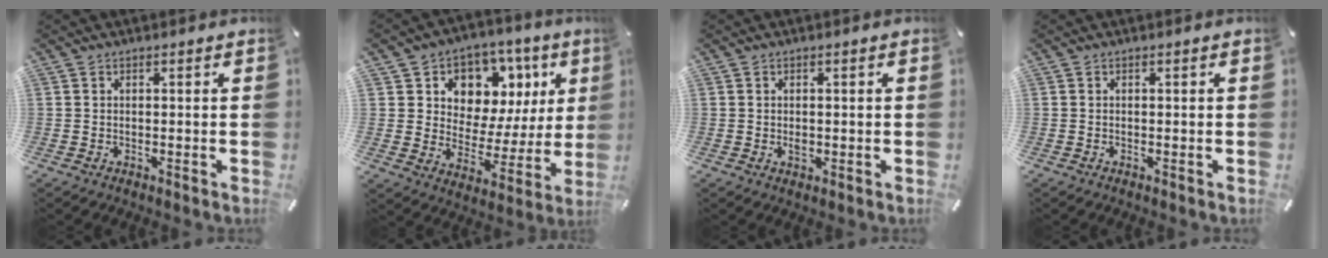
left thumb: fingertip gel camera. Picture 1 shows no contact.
{"total": 8.8, "force": [4.3, 7.4, 2.2], "torque": [-0.029, -0.055, 0.077]}
{"total": 1.3, "force": [-0.1, 0.9, 0.9], "torque": [-0.017, 0.004, -0.004]}
{"total": 0.0}